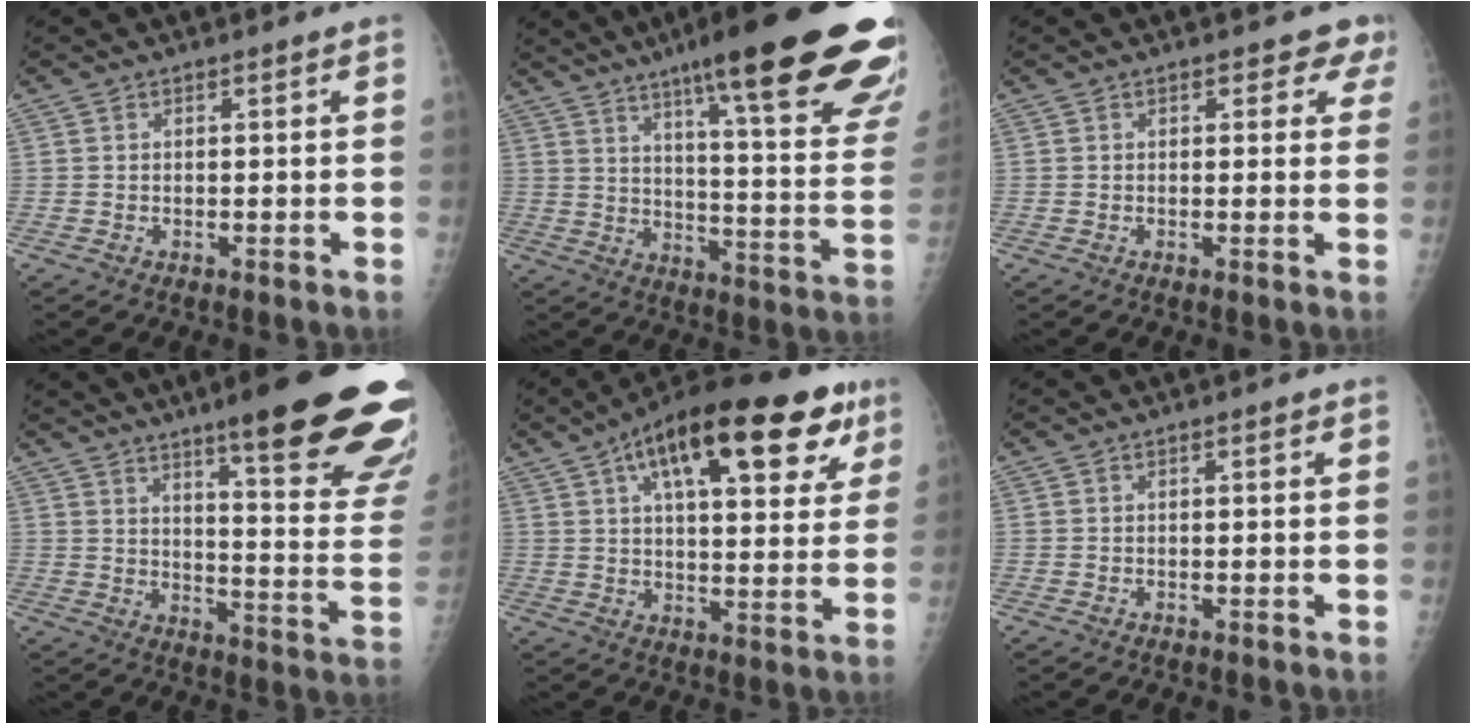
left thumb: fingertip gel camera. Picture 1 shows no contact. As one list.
[{"total": 31.9, "force": [20.8, 4.5, 23.8], "torque": [-0.253, -0.077, 0.285]}, {"total": 3.5, "force": [2.3, 2.0, 1.8], "torque": [0.013, -0.005, 0.019]}, {"total": 28.0, "force": [18.1, 4.2, 20.9], "torque": [-0.211, -0.082, 0.243]}, {"total": 26.1, "force": [12.7, 9.9, 20.6], "torque": [-0.289, 0.006, 0.185]}, {"total": 0.8, "force": [0.3, 0.2, 0.7], "torque": [-0.014, 0.002, 0.003]}]